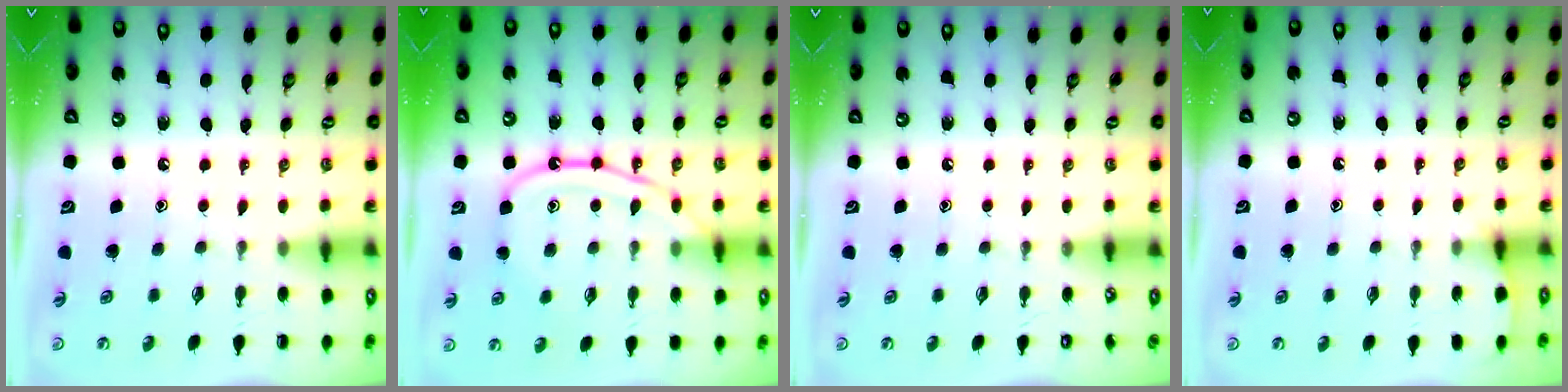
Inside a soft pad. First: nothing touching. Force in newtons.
{"total": 12.1, "press": 12.0, "slide": 1.5}
{"total": 0.0}
{"total": 2.4, "press": 2.4, "slide": 0.4}